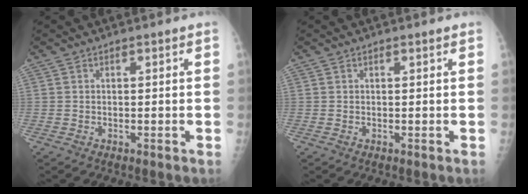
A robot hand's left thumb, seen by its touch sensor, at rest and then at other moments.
{"total": 0.0}